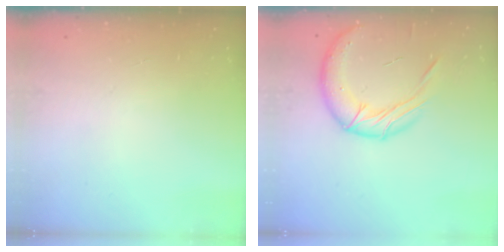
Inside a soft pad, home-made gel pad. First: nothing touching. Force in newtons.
{"total": 16.1, "press": 15.9, "slide": 2.5}